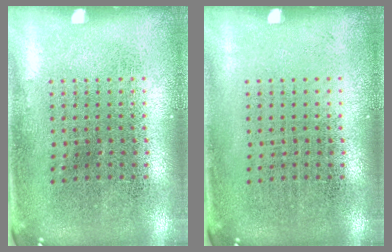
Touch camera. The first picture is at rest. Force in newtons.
{"total": 0.0}